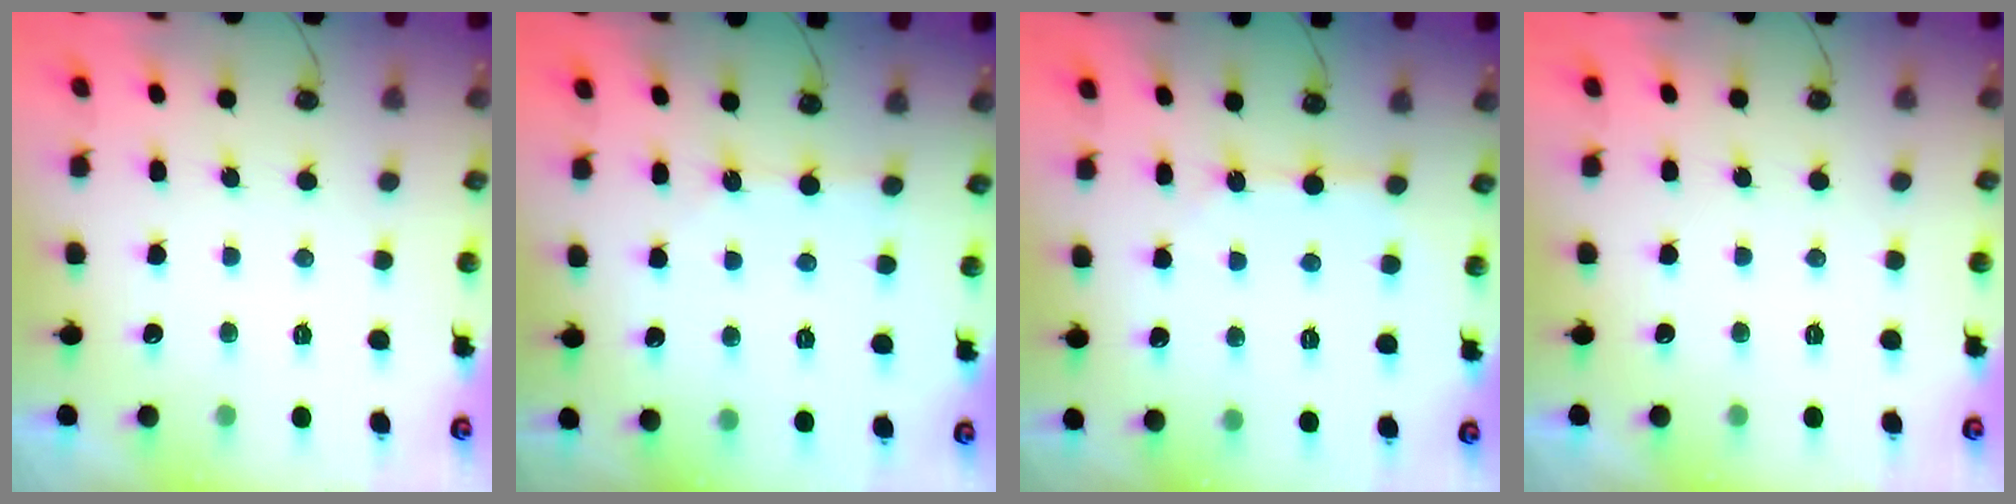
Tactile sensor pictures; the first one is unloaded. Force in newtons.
{"total": 0.9, "press": 0.8, "slide": 0.2}
{"total": 4.5, "press": 4.4, "slide": 0.6}
{"total": 0.0}